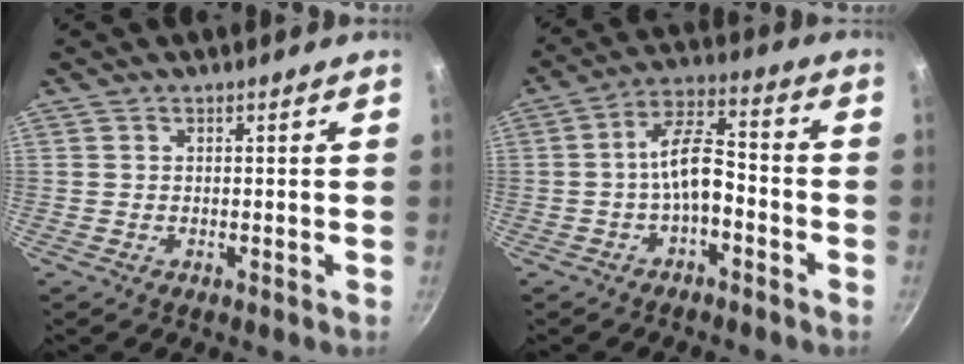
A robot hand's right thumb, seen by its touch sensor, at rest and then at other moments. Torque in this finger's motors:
{"motor_torque": [1.08, 0.85, 1.08, -0.14, 0.08]}